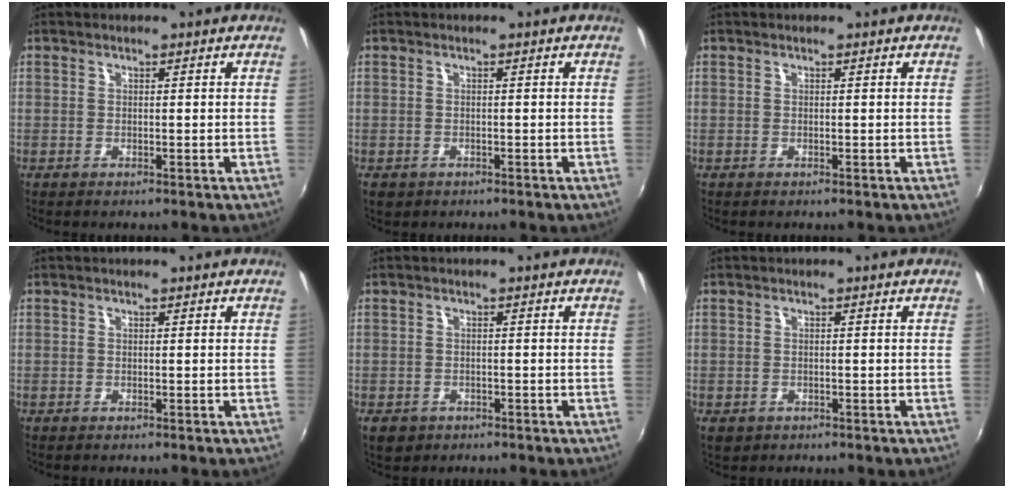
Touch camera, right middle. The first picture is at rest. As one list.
[{"total": 1.8, "force": [-0.8, 1.4, 0.8], "torque": [-0.019, -0.004, -0.011]}, {"total": 0.0}, {"total": 0.0}, {"total": 3.5, "force": [-1.8, 2.6, 1.5], "torque": [-0.034, -0.007, -0.023]}, {"total": 2.3, "force": [-0.9, 1.8, 1.1], "torque": [-0.024, -0.005, -0.011]}]